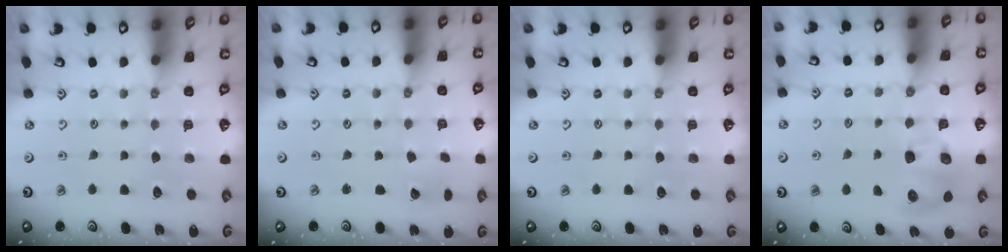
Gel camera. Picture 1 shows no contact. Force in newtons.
{"total": 2.6, "press": 2.6, "slide": 0.4}
{"total": 0.0}
{"total": 8.7, "press": 8.6, "slide": 1.2}